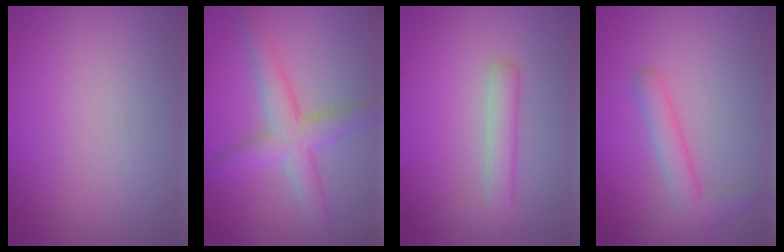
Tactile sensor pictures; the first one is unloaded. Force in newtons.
{"total": 4.4, "press": 4.4, "slide": 0.1}
{"total": 2.7, "press": 2.7, "slide": 0.1}
{"total": 2.9, "press": 2.9, "slide": 0.2}